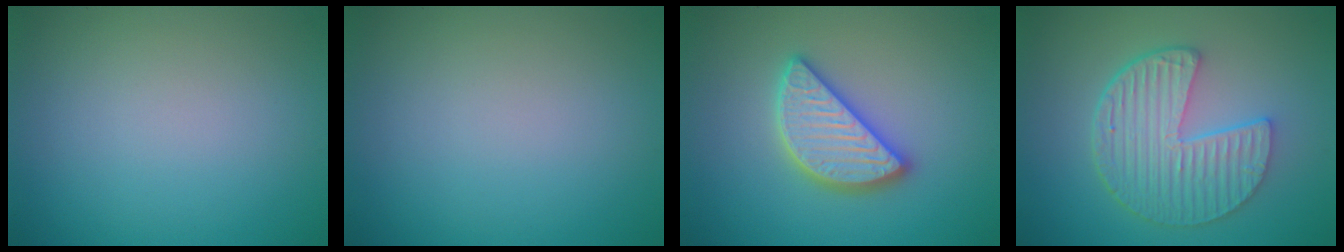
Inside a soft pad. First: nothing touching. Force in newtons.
{"total": 0.0}
{"total": 4.5, "press": 4.5, "slide": 0.4}
{"total": 6.3, "press": 4.8, "slide": 4.1}